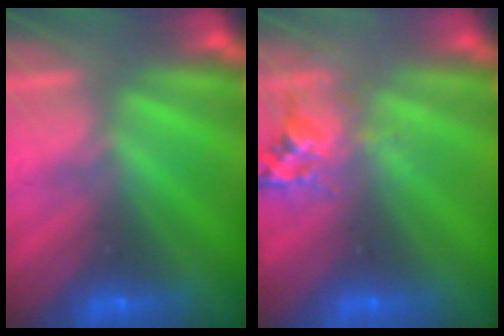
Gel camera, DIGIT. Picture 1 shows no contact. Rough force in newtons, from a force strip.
{"total": 2.5}